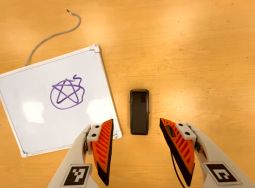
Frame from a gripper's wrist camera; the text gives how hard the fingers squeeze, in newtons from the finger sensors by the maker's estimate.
{"total": 0.0}